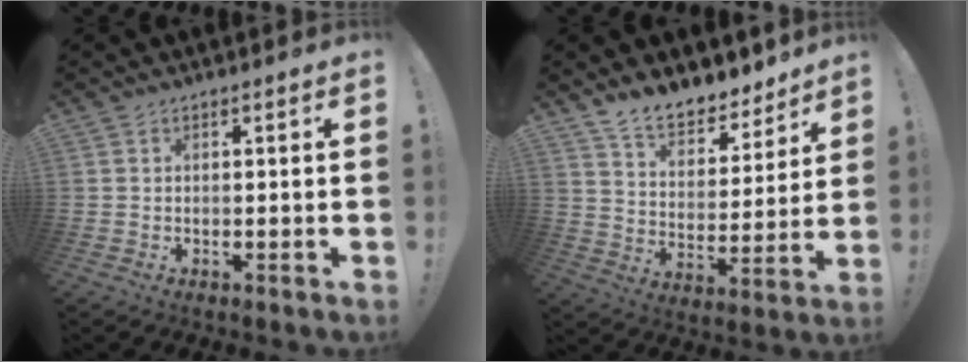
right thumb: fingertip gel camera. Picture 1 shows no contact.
{"total": 11.4, "force": [10.1, 4.2, 3.3], "torque": [-0.062, -0.080, 0.185]}